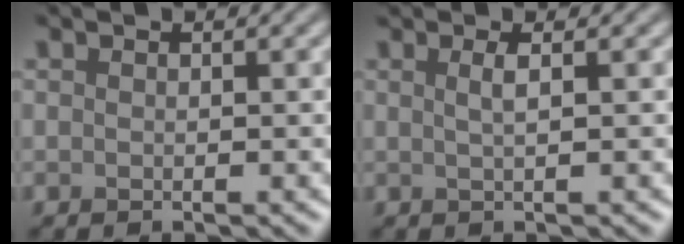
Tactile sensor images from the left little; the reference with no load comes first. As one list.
[{"total": 1.7, "force": [0.5, 0.6, 1.5], "torque": [-0.021, 0.005, 0.001]}]